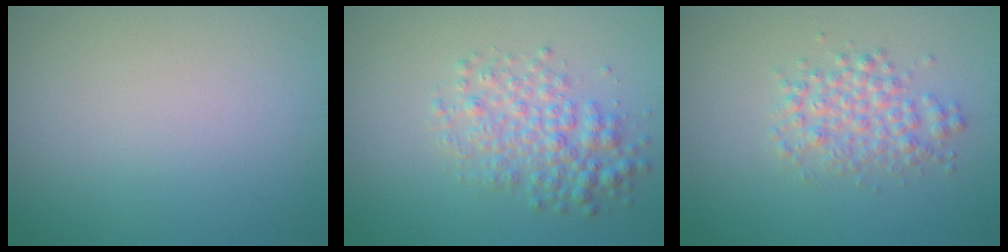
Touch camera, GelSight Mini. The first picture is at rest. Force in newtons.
{"total": 3.8, "press": 3.8, "slide": 0.1}
{"total": 3.0, "press": 3.0, "slide": 0.1}